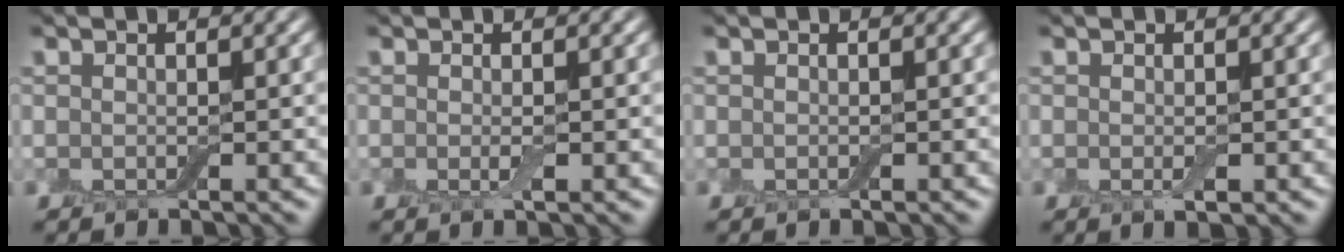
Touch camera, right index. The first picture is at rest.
{"total": 0.7, "force": [-0.2, 0.1, 0.7], "torque": [-0.014, -0.005, -0.002]}
{"total": 0.0}
{"total": 0.7, "force": [-0.1, 0.2, 0.6], "torque": [-0.009, -0.002, 0.000]}